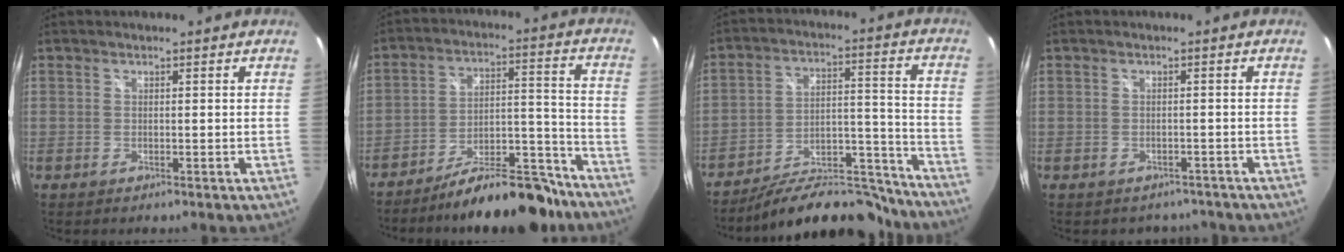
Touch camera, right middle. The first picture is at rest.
{"total": 16.4, "force": [-13.8, 4.5, 7.5], "torque": [-0.110, 0.027, -0.195]}
{"total": 18.3, "force": [-16.7, 4.9, 5.6], "torque": [-0.077, 0.036, -0.233]}
{"total": 4.3, "force": [-3.3, 2.5, 0.7], "torque": [-0.007, 0.005, -0.036]}